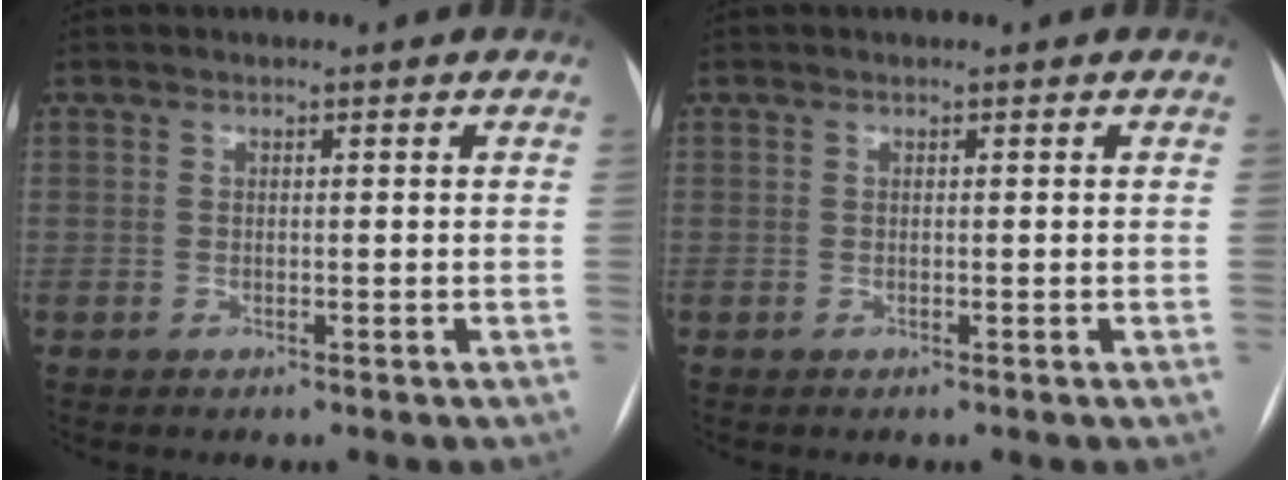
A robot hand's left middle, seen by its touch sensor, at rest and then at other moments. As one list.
[{"total": 0.0}]